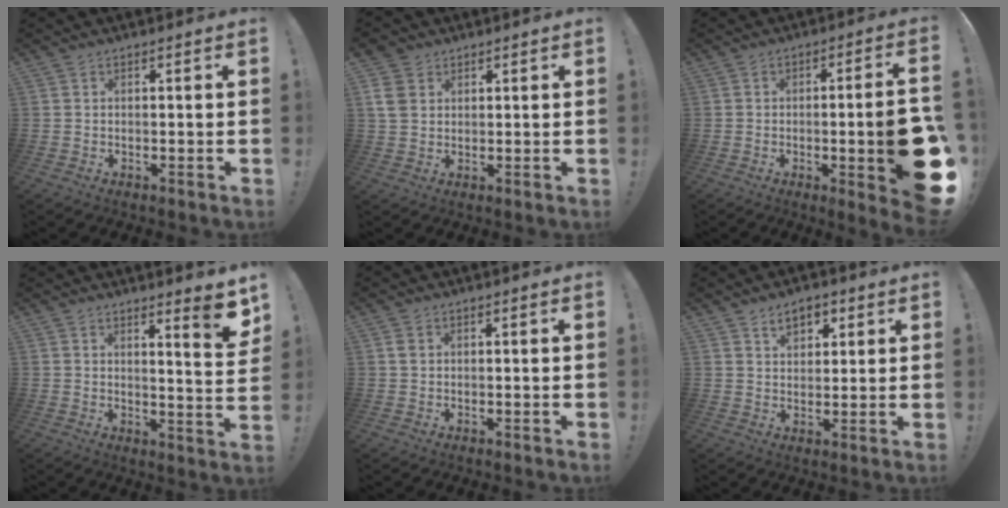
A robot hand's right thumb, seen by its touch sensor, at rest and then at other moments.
{"total": 6.2, "force": [2.6, 4.6, 3.2], "torque": [-0.065, -0.002, 0.053]}
{"total": 13.4, "force": [-2.9, 2.4, 12.9], "torque": [-0.166, 0.000, -0.036]}
{"total": 6.9, "force": [4.5, -0.2, 5.2], "torque": [-0.056, -0.043, 0.065]}
{"total": 1.4, "force": [0.6, 1.0, 0.7], "torque": [-0.009, 0.001, 0.011]}
{"total": 5.9, "force": [3.3, 3.9, 2.9], "torque": [-0.039, -0.008, 0.058]}